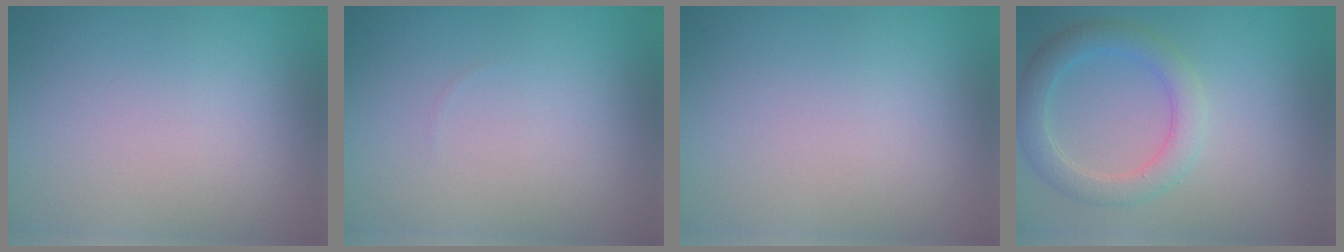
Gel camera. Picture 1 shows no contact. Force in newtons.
{"total": 0.0}
{"total": 0.0}
{"total": 3.5, "press": 3.5, "slide": 0.3}